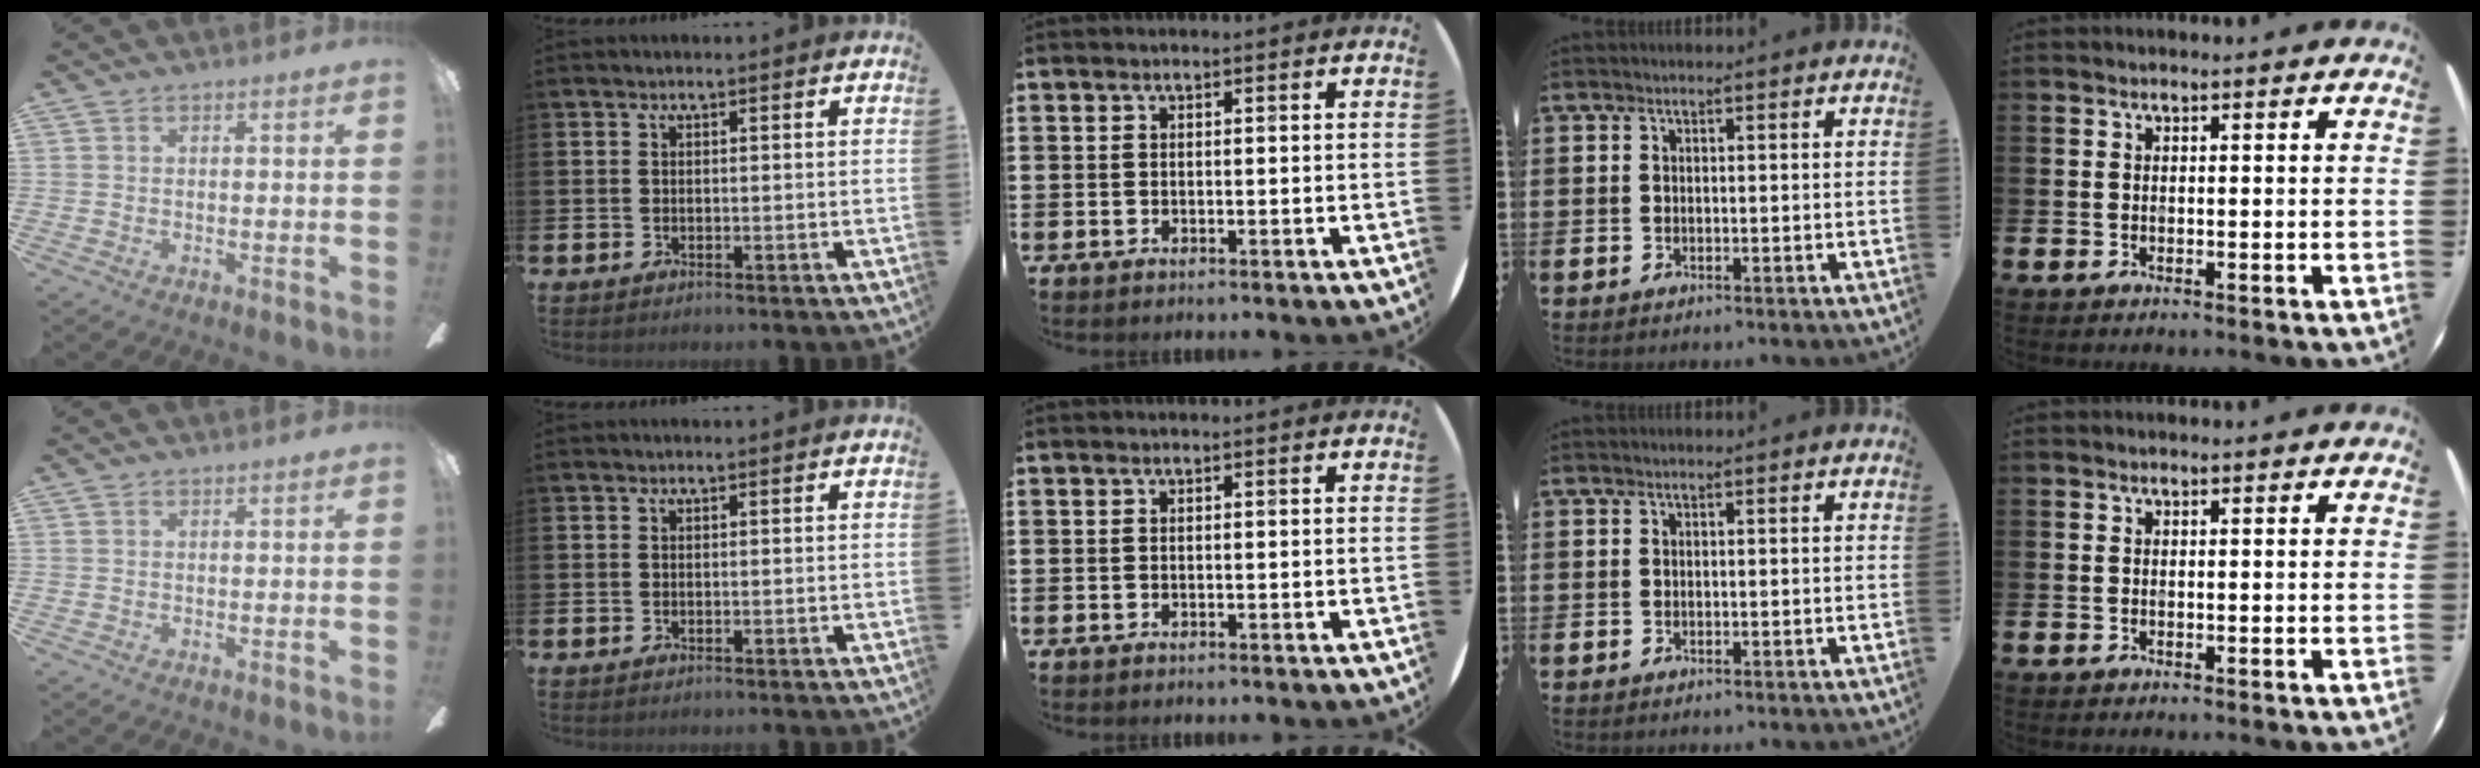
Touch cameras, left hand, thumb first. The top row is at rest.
{}